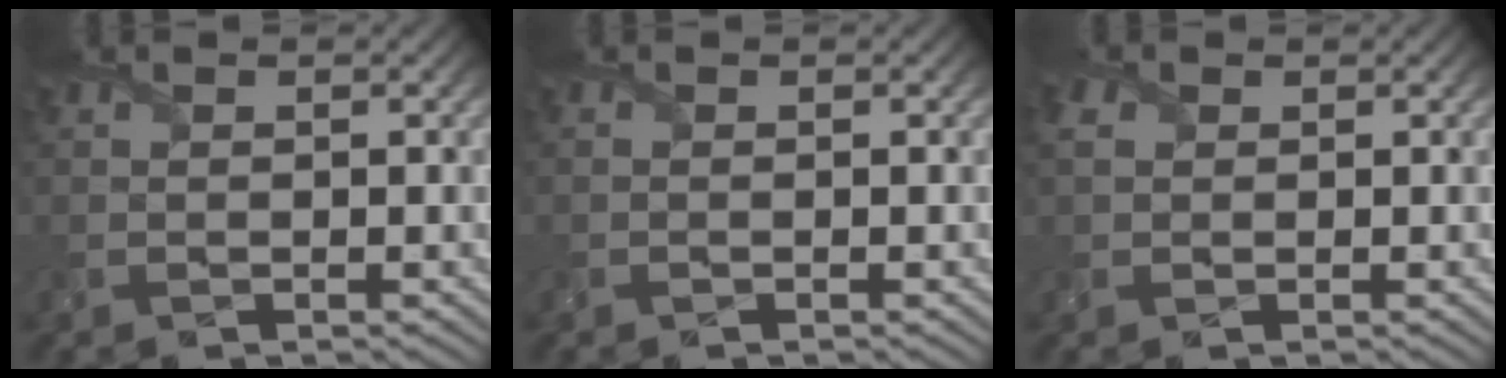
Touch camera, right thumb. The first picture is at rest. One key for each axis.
{"total": 0.0}
{"total": 2.1, "fx": 0.9, "fy": 1.6, "fz": 1.0, "tx": -0.030, "ty": 0.008, "tz": 0.013}